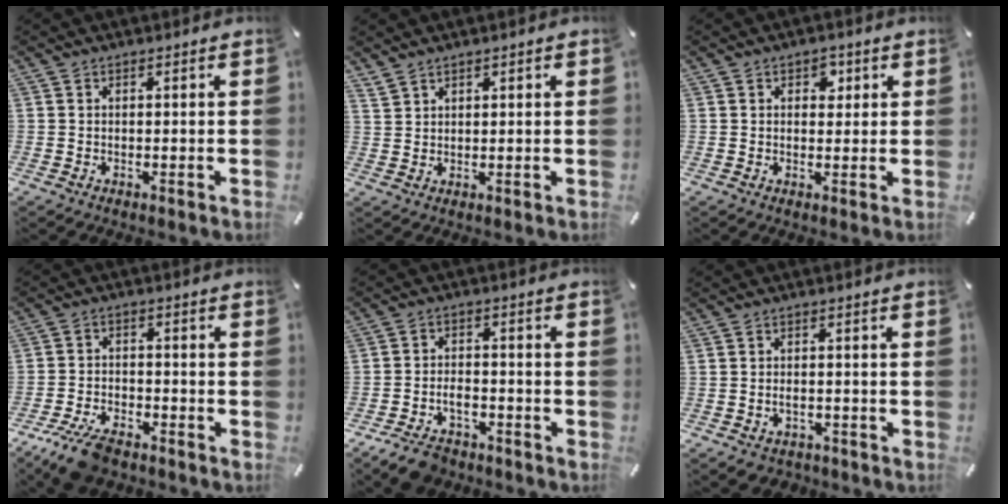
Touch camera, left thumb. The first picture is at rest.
{"total": 2.0, "force": [1.7, 1.1, 0.4], "torque": [-0.010, -0.002, 0.033]}
{"total": 2.9, "force": [1.1, 2.2, 1.5], "torque": [-0.001, -0.006, 0.011]}
{"total": 8.4, "force": [-6.3, 3.5, 4.3], "torque": [-0.089, 0.027, -0.118]}
{"total": 6.4, "force": [-4.4, 3.8, 2.8], "torque": [-0.051, 0.024, -0.080]}
{"total": 3.1, "force": [-1.6, 2.3, 1.2], "torque": [-0.021, 0.007, -0.030]}